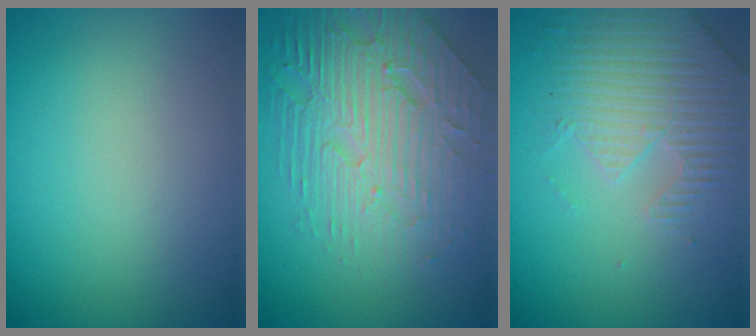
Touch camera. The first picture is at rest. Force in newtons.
{"total": 7.3, "press": 5.3, "slide": 5.1}
{"total": 4.4, "press": 4.3, "slide": 1.0}